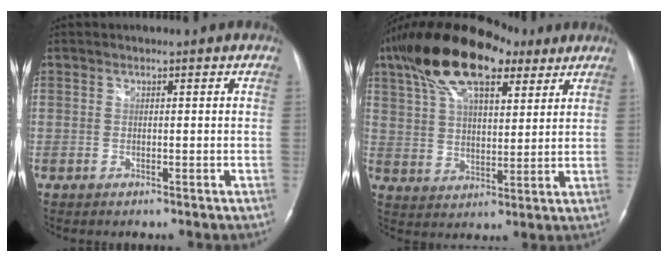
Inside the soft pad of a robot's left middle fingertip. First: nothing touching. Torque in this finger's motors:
{"motor_torque": [1.45, -0.69, 0.50, 0.21]}